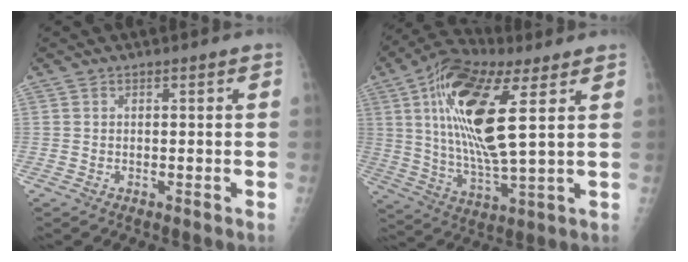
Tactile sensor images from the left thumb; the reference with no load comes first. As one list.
[{"total": 19.2, "force": [6.1, 5.9, 17.2], "torque": [-0.334, -0.015, 0.106]}]